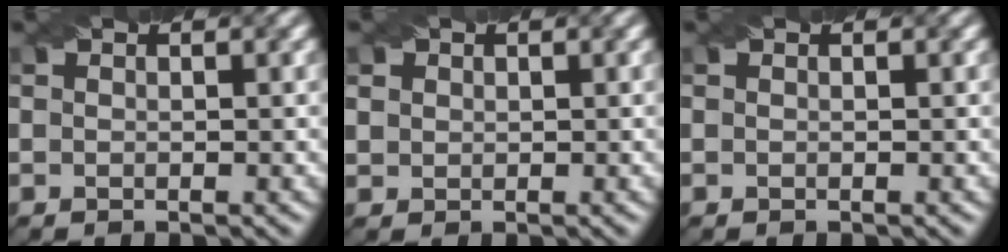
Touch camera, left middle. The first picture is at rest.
{"total": 1.7, "force": [0.8, 1.4, 0.4], "torque": [-0.011, 0.001, 0.021]}
{"total": 0.0}